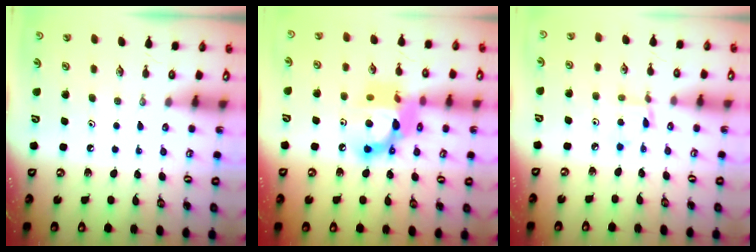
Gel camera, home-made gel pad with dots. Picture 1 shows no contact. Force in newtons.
{"total": 15.1, "press": 15.1, "slide": 1.2}
{"total": 3.3, "press": 3.3, "slide": 0.4}